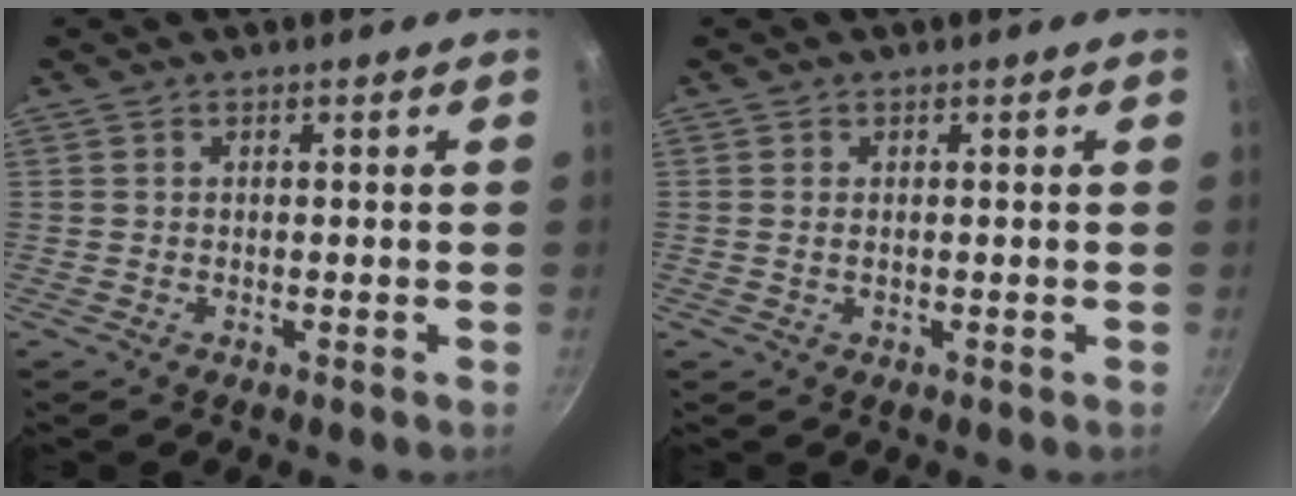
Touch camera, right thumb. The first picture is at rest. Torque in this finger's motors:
{"motor_torque": [-0.24, 0.03, -0.41, -0.06, -0.04]}